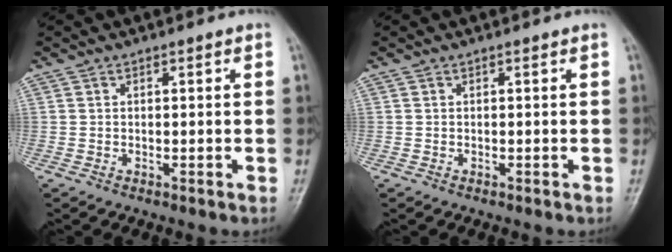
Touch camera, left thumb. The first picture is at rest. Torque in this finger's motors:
{"motor_torque": [0.02, 0.02, 0.00, 0.00, 0.00]}